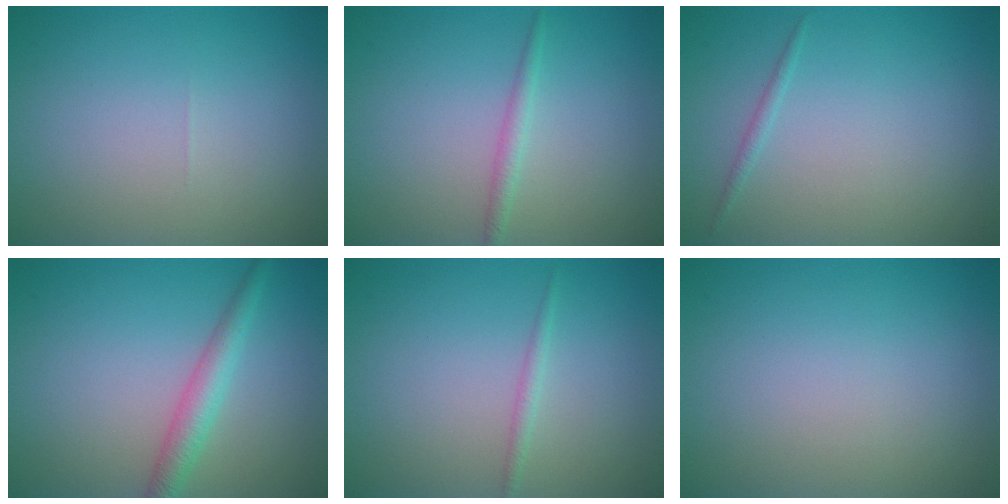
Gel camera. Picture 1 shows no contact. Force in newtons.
{"total": 1.3, "press": 1.3, "slide": 0.0}
{"total": 0.7, "press": 0.7, "slide": 0.0}
{"total": 2.8, "press": 2.8, "slide": 0.0}
{"total": 0.9, "press": 0.9, "slide": 0.0}
{"total": 0.0}